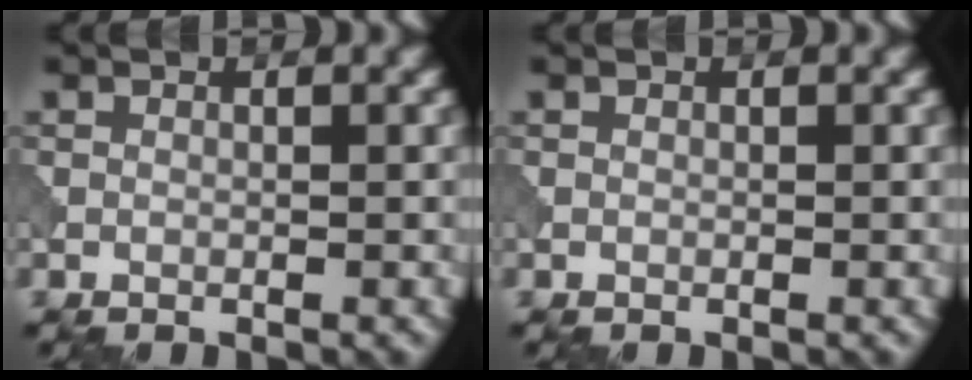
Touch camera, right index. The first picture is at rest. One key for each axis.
{"total": 0.0}